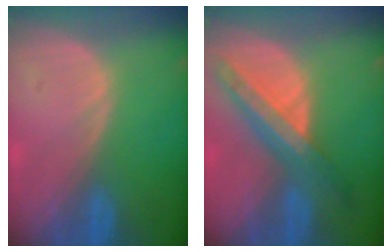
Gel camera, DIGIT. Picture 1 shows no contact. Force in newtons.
{"total": 8.8, "press": 7.6, "slide": 4.4}